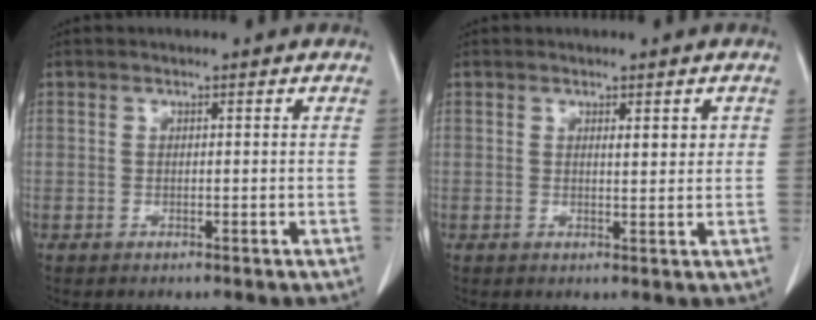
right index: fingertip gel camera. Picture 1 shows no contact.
{"total": 2.0, "force": [0.8, 0.5, 1.8], "torque": [-0.026, -0.005, 0.013]}